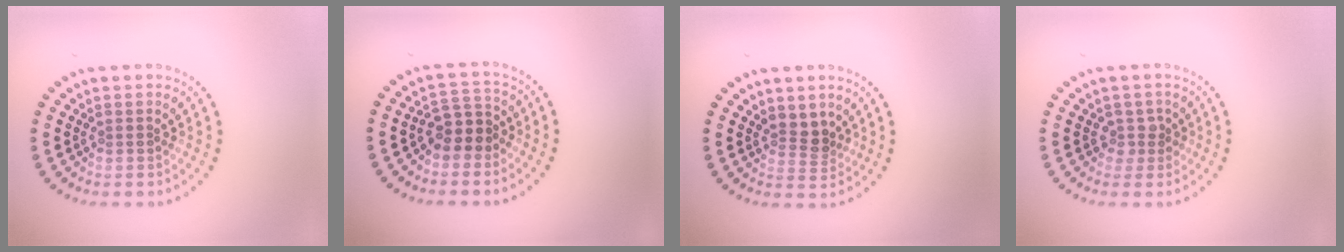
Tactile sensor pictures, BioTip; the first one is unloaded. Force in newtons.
{"total": 2.9, "press": 2.5, "slide": 1.3}
{"total": 2.2, "press": 1.7, "slide": 1.4}
{"total": 1.3, "press": 1.1, "slide": 0.7}